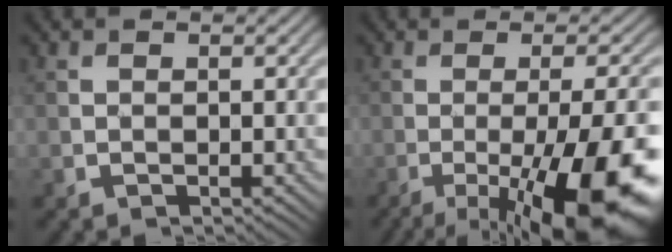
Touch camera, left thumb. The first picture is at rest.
{"total": 17.2, "force": [-7.4, 4.6, 14.8], "torque": [-0.202, -0.003, -0.107]}